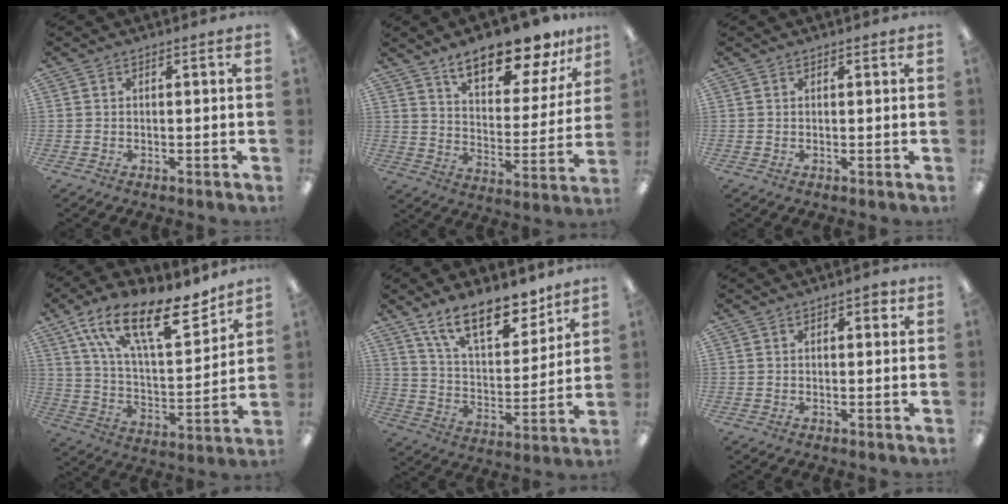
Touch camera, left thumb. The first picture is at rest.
{"total": 17.1, "force": [13.8, 5.3, 8.5], "torque": [-0.131, -0.086, 0.234]}
{"total": 0.6, "force": [0.5, 0.3, 0.1], "torque": [0.007, -0.002, 0.008]}
{"total": 22.2, "force": [14.7, 8.3, 14.5], "torque": [-0.246, -0.078, 0.252]}
{"total": 17.3, "force": [12.7, 6.8, 9.6], "torque": [-0.161, -0.068, 0.221]}
{"total": 2.3, "force": [1.1, 1.2, 1.5], "torque": [-0.016, -0.002, 0.016]}